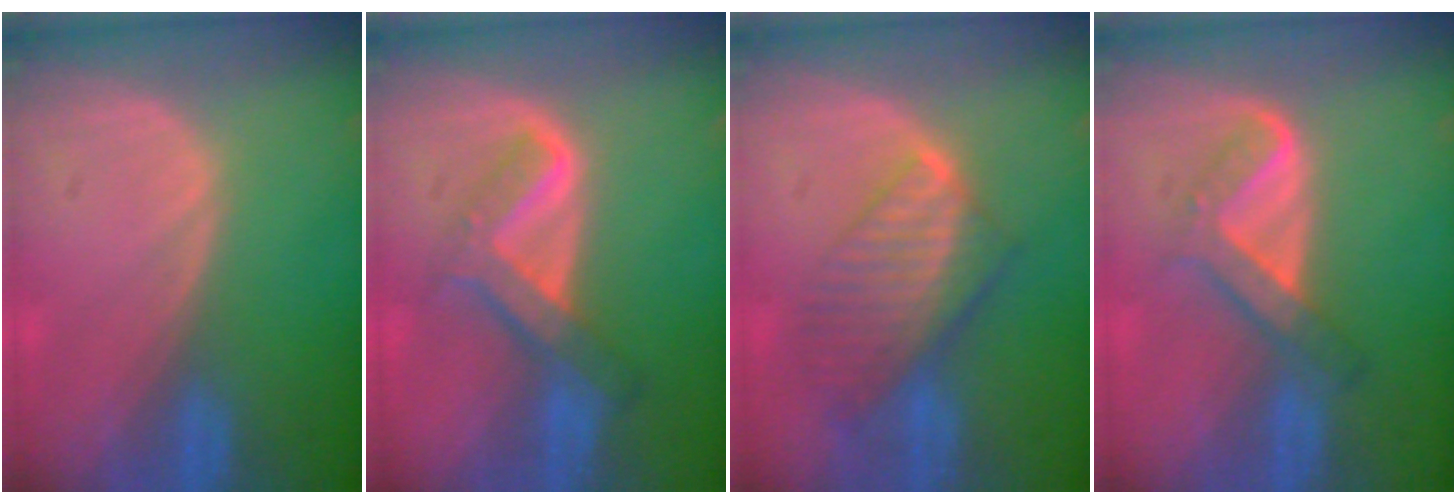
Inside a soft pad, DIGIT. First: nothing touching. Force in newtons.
{"total": 6.7, "press": 5.7, "slide": 3.6}
{"total": 8.1, "press": 7.1, "slide": 3.9}
{"total": 5.1, "press": 4.9, "slide": 1.2}